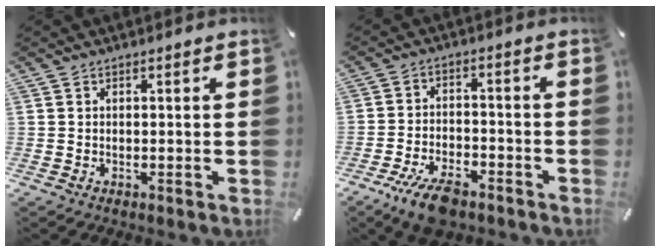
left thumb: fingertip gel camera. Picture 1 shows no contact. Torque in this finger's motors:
{"motor_torque": [-0.38, 0.73, 0.60, 0.53, 0.06]}